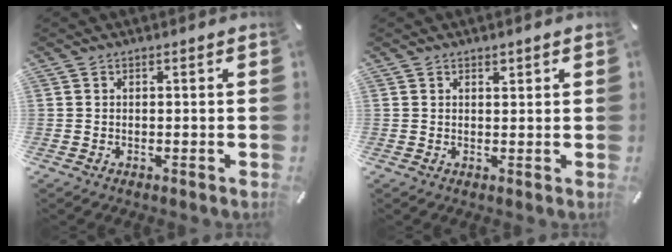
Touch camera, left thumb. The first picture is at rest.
{"total": 0.9, "force": [0.7, 0.4, 0.4], "torque": [-0.007, -0.002, 0.014]}